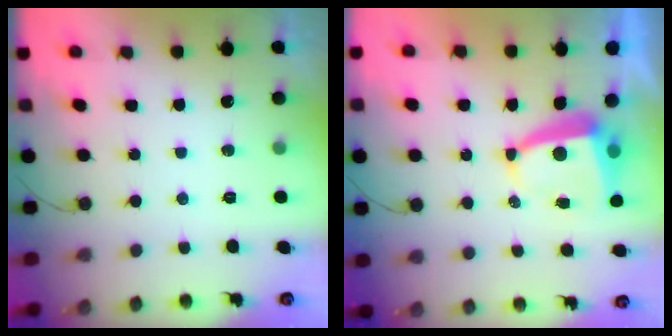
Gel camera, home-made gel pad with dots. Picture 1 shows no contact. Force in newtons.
{"total": 7.1, "press": 7.1, "slide": 0.9}